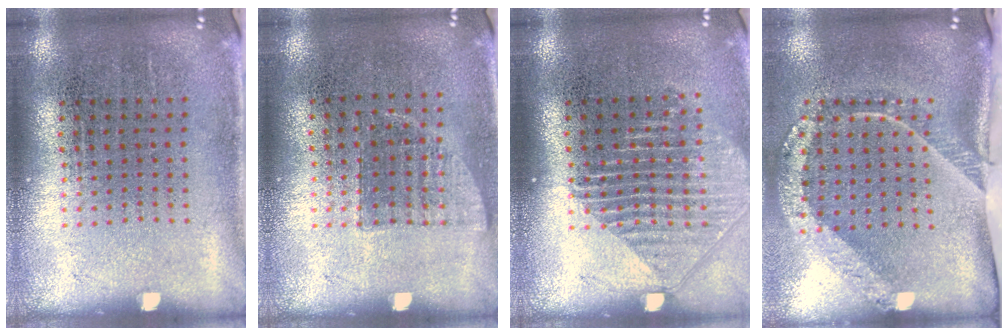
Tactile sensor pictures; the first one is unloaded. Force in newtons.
{"total": 0.7, "press": 0.7, "slide": 0.2}
{"total": 1.5, "press": 1.4, "slide": 0.6}
{"total": 2.4, "press": 1.6, "slide": 1.8}